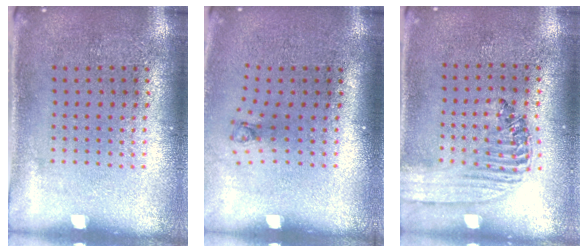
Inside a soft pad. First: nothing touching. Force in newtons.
{"total": 0.8, "press": 0.3, "slide": 0.8}
{"total": 1.5, "press": 1.4, "slide": 0.6}